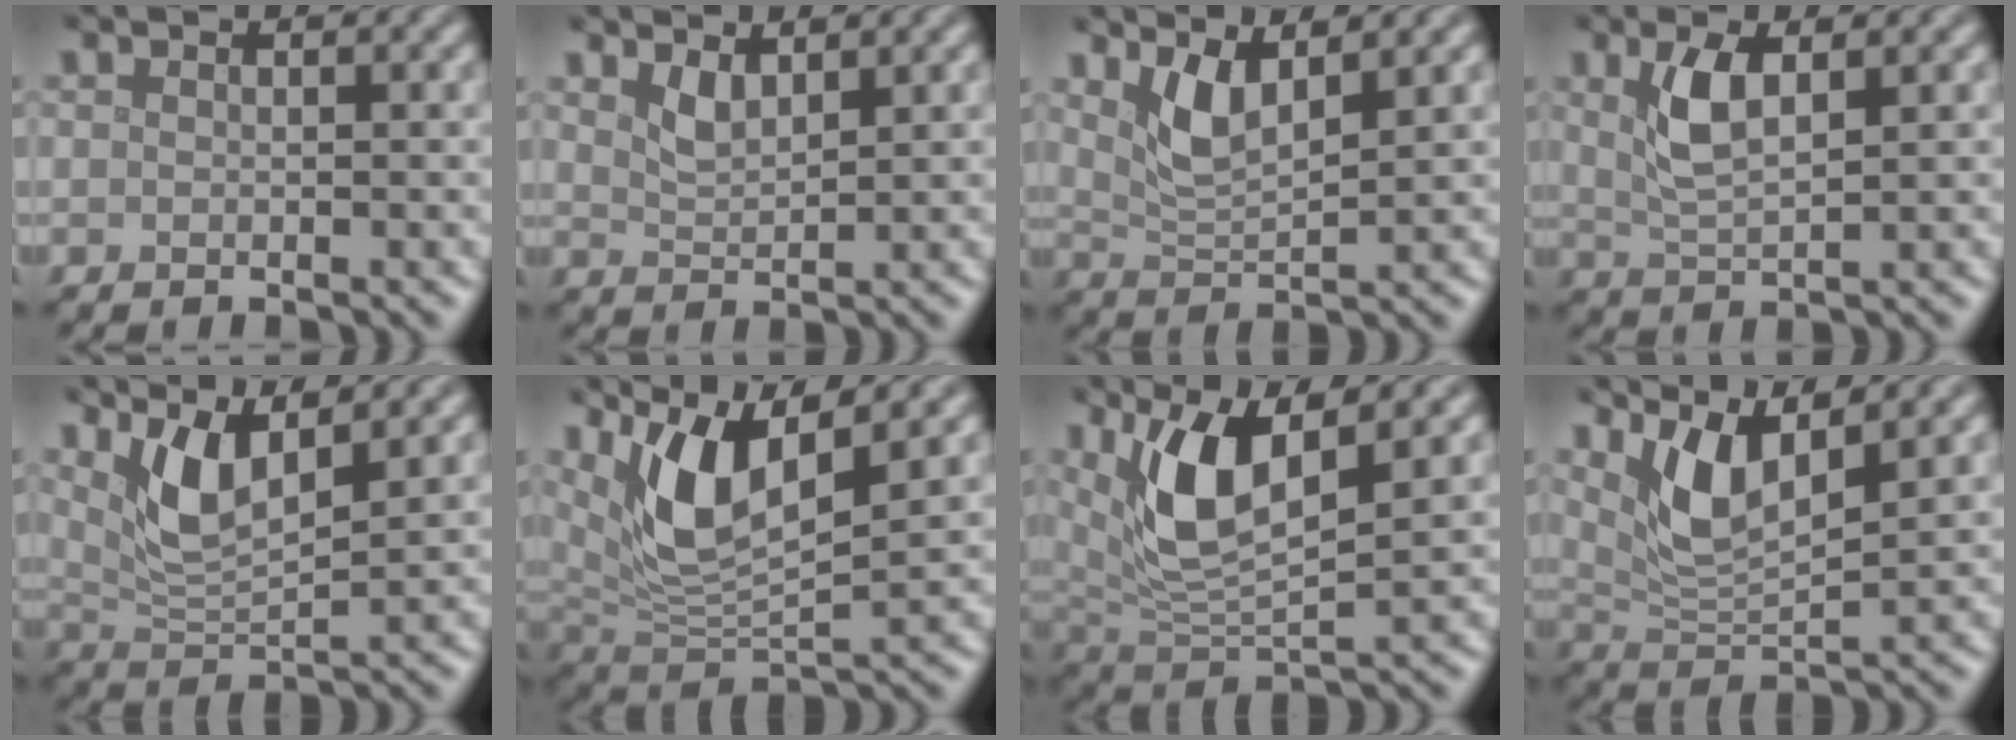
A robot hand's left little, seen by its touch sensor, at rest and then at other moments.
{"total": 1.8, "force": [1.4, 0.5, 1.1], "torque": [-0.025, -0.006, 0.031]}
{"total": 3.2, "force": [2.0, 0.8, 2.4], "torque": [-0.053, -0.011, 0.046]}
{"total": 3.5, "force": [1.4, 1.2, 3.0], "torque": [-0.065, -0.001, 0.030]}
{"total": 4.1, "force": [2.2, 1.2, 3.3], "torque": [-0.075, -0.010, 0.049]}
{"total": 6.7, "force": [3.3, 2.1, 5.4], "torque": [-0.112, -0.010, 0.065]}
{"total": 6.5, "force": [2.6, 2.3, 5.5], "torque": [-0.120, -0.008, 0.053]}
{"total": 4.5, "force": [2.5, 1.3, 3.5], "torque": [-0.077, -0.009, 0.054]}